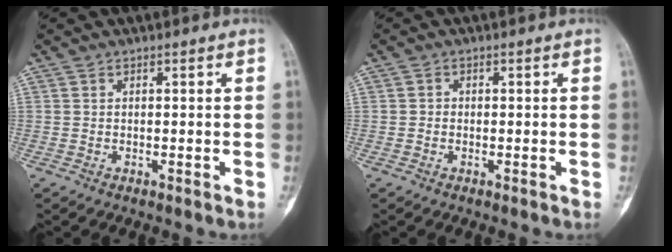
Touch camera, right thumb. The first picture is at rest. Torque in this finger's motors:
{"motor_torque": [-0.21, 0.03, 0.19, -0.19, -0.13]}